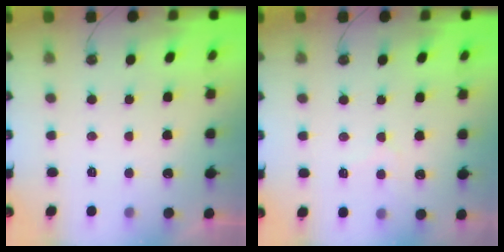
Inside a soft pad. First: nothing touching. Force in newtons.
{"total": 5.6, "press": 5.5, "slide": 0.7}